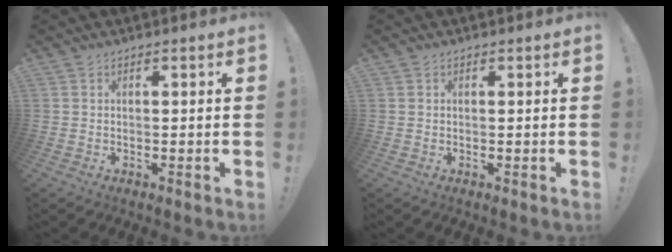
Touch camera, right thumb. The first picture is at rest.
{"total": 0.0}